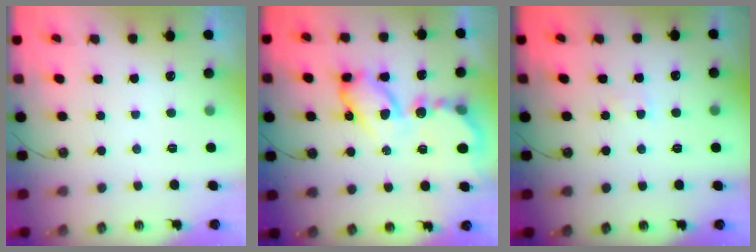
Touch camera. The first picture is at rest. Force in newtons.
{"total": 15.3, "press": 15.3, "slide": 1.3}
{"total": 1.7, "press": 1.7, "slide": 0.3}